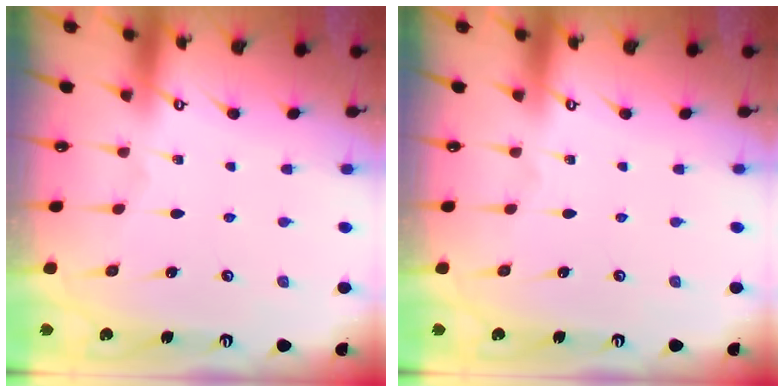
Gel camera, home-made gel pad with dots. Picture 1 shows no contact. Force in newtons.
{"total": 0.0}